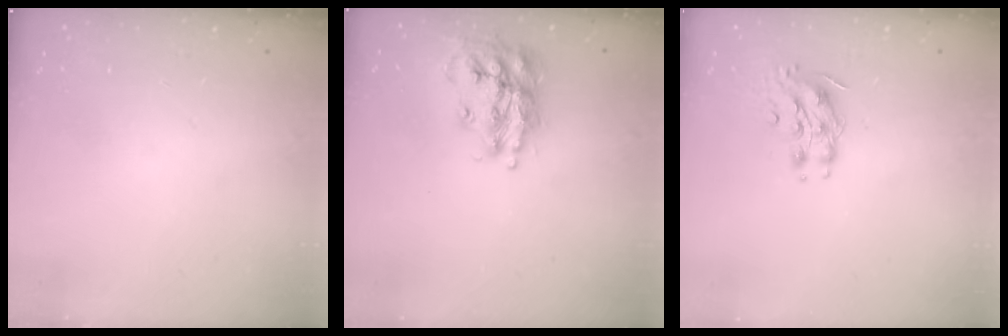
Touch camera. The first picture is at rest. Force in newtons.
{"total": 17.1, "press": 17.0, "slide": 1.5}
{"total": 8.4, "press": 8.4, "slide": 0.5}